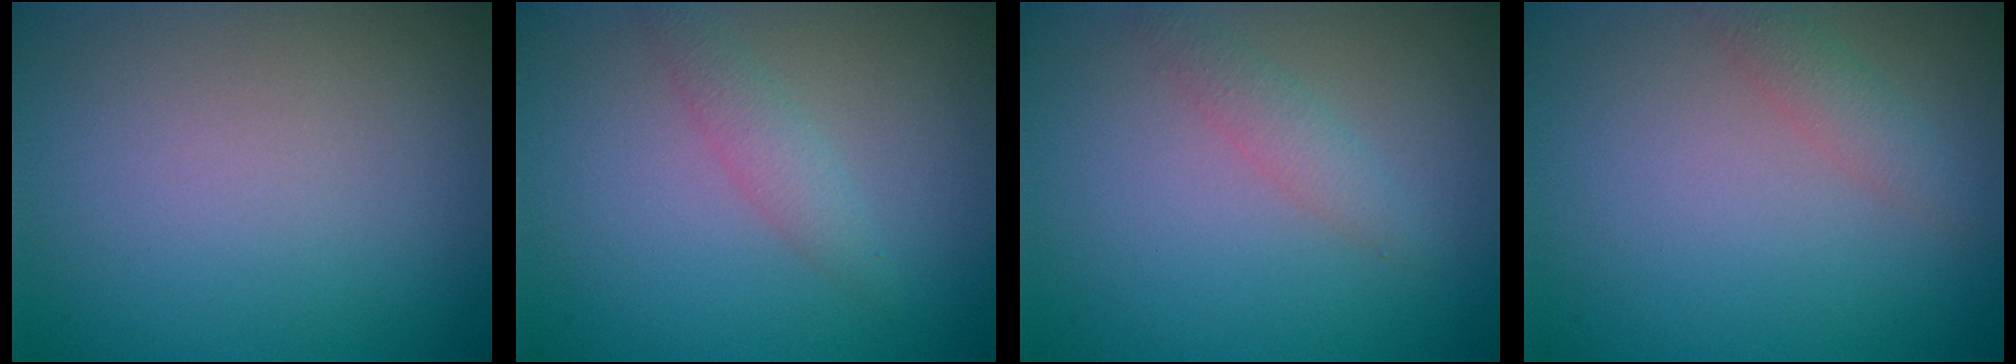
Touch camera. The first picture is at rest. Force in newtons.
{"total": 1.7, "press": 1.7, "slide": 0.1}
{"total": 1.5, "press": 1.5, "slide": 0.0}
{"total": 1.5, "press": 1.5, "slide": 0.0}